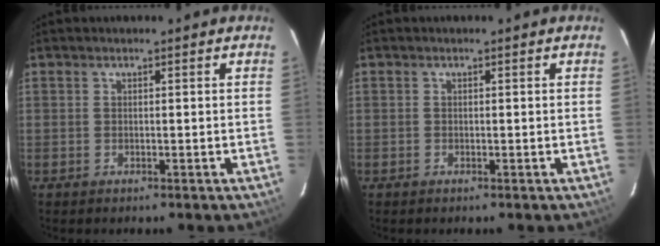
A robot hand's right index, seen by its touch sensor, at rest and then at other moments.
{"total": 0.0}